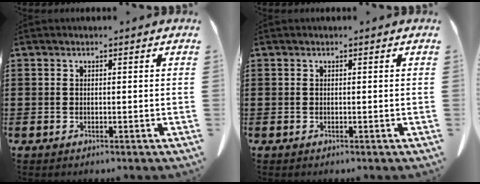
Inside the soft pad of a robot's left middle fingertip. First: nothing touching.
{"total": 0.0}